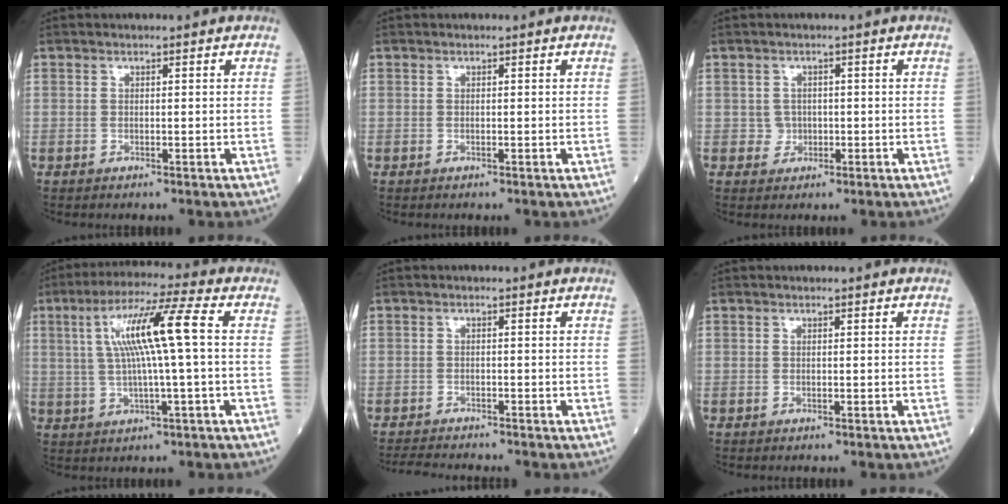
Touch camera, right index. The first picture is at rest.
{"total": 0.0}
{"total": 1.8, "force": [-0.3, 1.8, 0.3], "torque": [-0.001, 0.005, -0.004]}
{"total": 11.0, "force": [1.7, -0.1, 10.8], "torque": [-0.203, 0.020, 0.031]}
{"total": 3.9, "force": [-3.8, 0.2, 0.8], "torque": [-0.015, -0.018, -0.065]}
{"total": 0.0}